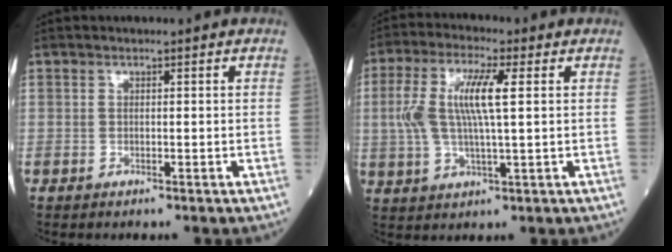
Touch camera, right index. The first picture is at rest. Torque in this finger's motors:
{"motor_torque": [0.35, 0.00, 0.27, 0.20]}